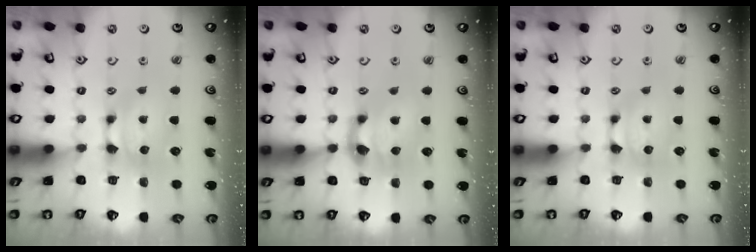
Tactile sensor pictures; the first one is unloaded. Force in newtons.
{"total": 2.1, "press": 1.3, "slide": 1.7}
{"total": 0.0}